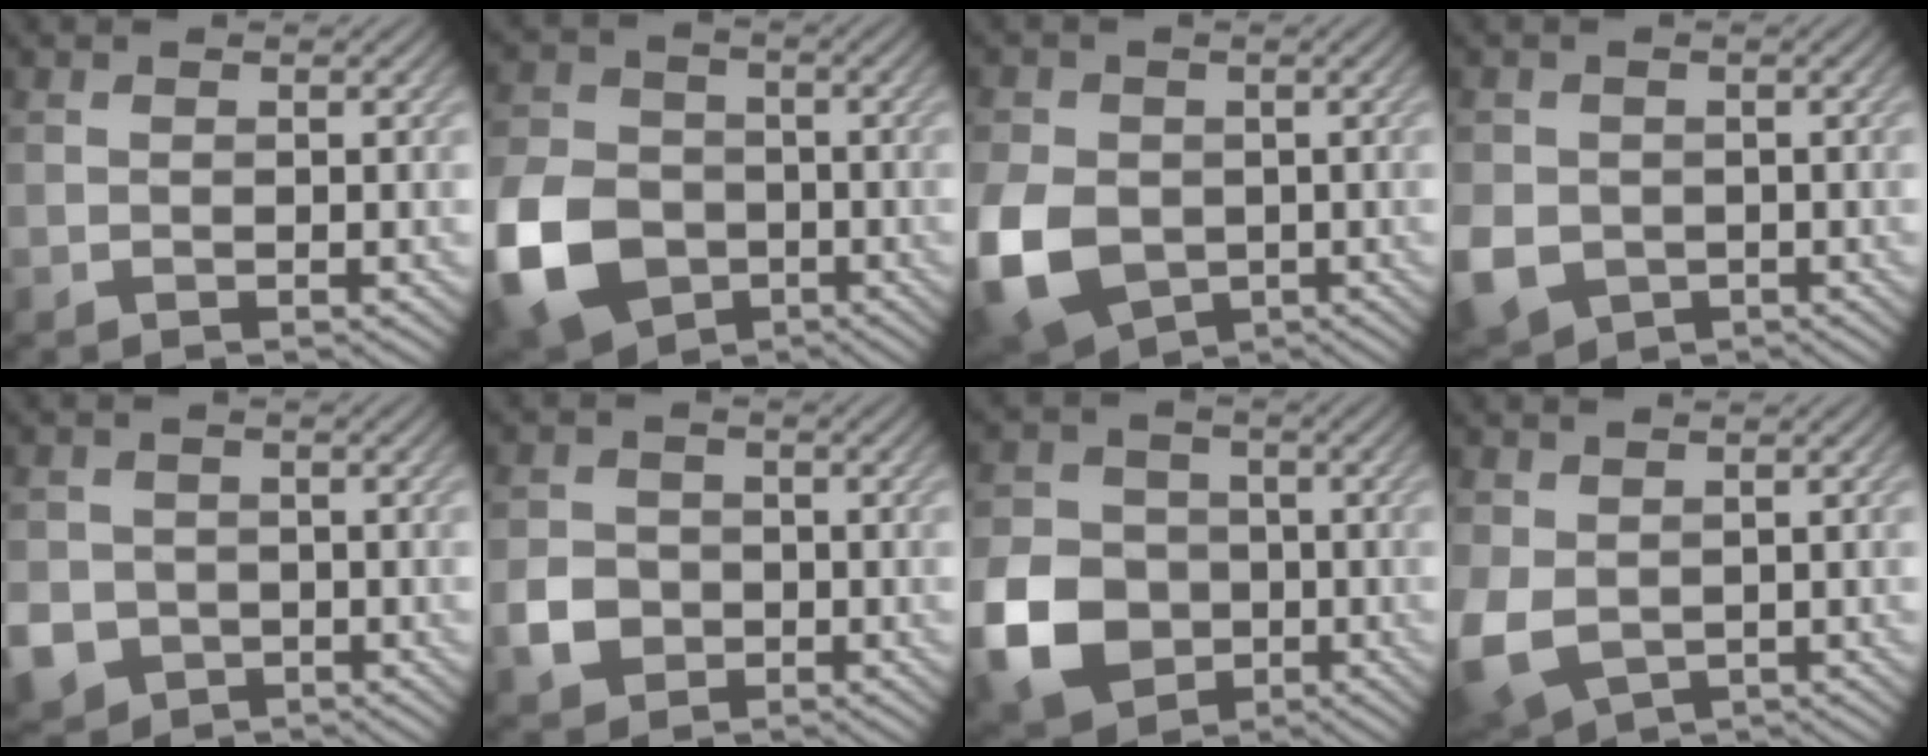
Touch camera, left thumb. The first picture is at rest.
{"total": 13.8, "force": [-5.1, 10.4, 7.6], "torque": [-0.215, -0.041, -0.106]}
{"total": 11.7, "force": [-2.6, 8.8, 7.3], "torque": [-0.205, -0.026, -0.053]}
{"total": 6.7, "force": [-1.9, 5.6, 3.2], "torque": [-0.100, -0.027, -0.034]}
{"total": 7.1, "force": [-2.5, 6.2, 2.4], "torque": [-0.079, -0.030, -0.059]}
{"total": 4.0, "force": [-1.3, 3.5, 1.6], "torque": [-0.032, -0.004, -0.029]}
{"total": 11.2, "force": [-3.6, 9.1, 5.4], "torque": [-0.147, -0.026, -0.081]}
{"total": 7.0, "force": [-0.3, 5.1, 4.7], "torque": [-0.153, -0.026, 0.004]}